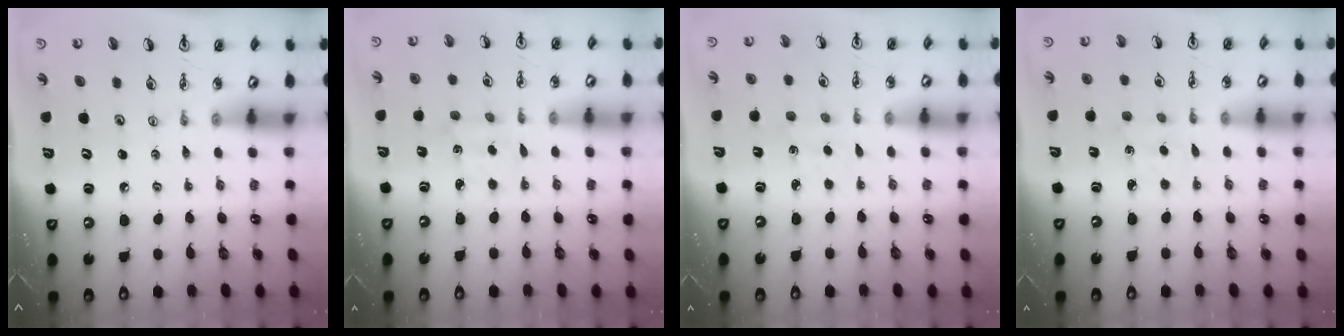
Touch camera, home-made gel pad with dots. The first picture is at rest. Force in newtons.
{"total": 2.6, "press": 2.5, "slide": 0.3}
{"total": 1.3, "press": 1.2, "slide": 0.3}
{"total": 2.2, "press": 2.2, "slide": 0.3}